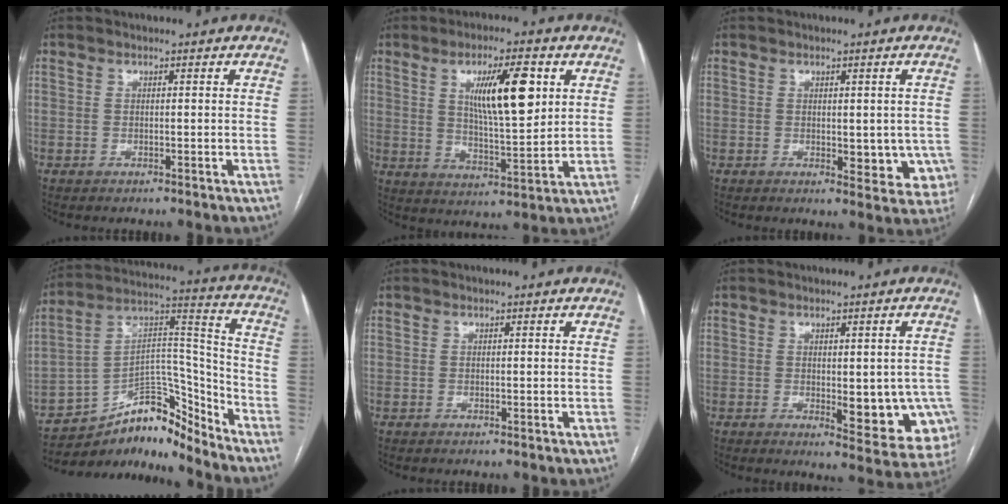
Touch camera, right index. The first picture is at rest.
{"total": 11.6, "force": [3.9, 2.3, 10.7], "torque": [-0.180, 0.001, 0.071]}
{"total": 6.6, "force": [-0.9, 3.5, 5.5], "torque": [-0.042, -0.003, -0.005]}
{"total": 13.2, "force": [-11.3, 4.7, 4.9], "torque": [-0.073, 0.068, -0.191]}
{"total": 0.0}
{"total": 10.8, "force": [-2.4, 4.6, 9.5], "torque": [-0.091, -0.002, -0.019]}